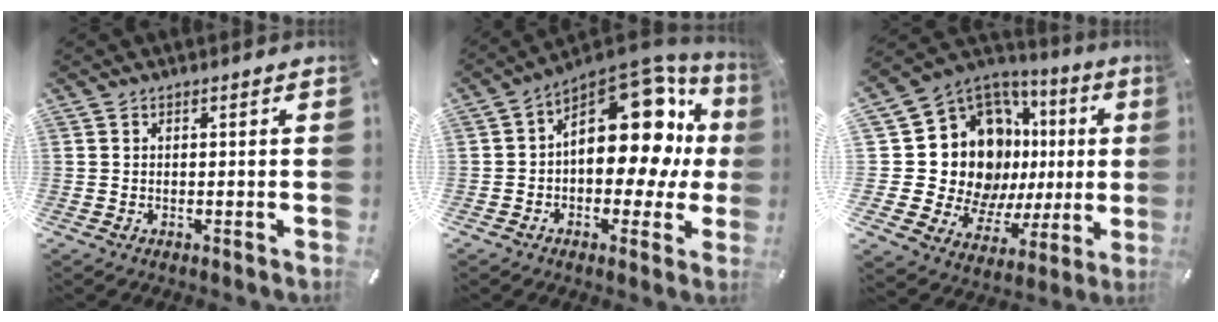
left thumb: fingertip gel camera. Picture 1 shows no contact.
{"total": 21.1, "force": [5.0, 12.5, 16.2], "torque": [-0.206, -0.041, 0.085]}
{"total": 22.0, "force": [4.2, 17.0, 13.4], "torque": [-0.258, -0.055, 0.110]}